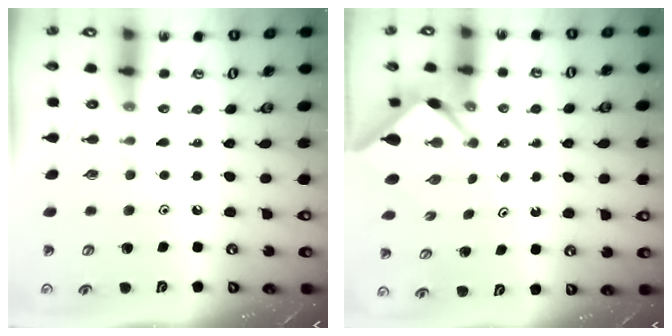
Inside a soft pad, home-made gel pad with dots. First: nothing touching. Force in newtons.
{"total": 2.6, "press": 2.6, "slide": 0.3}